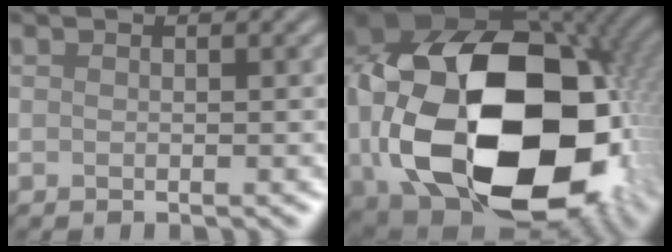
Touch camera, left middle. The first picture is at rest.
{"total": 21.8, "force": [-1.1, 14.9, 15.9], "torque": [-0.371, -0.046, 0.012]}